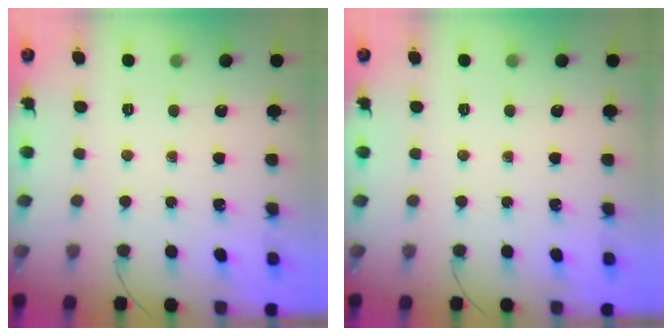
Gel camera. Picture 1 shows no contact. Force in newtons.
{"total": 0.0}